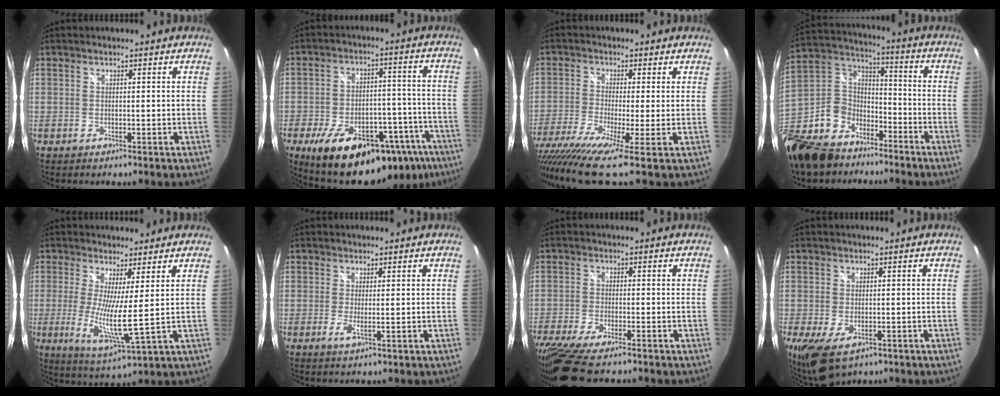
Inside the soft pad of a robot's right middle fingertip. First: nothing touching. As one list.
[{"total": 26.5, "force": [-16.9, 12.3, 16.3], "torque": [-0.265, -0.004, -0.219]}, {"total": 10.6, "force": [-7.0, -0.4, 8.0], "torque": [-0.176, -0.050, -0.135]}, {"total": 21.9, "force": [-14.1, 14.0, 9.1], "torque": [-0.258, 0.025, -0.242]}, {"total": 8.8, "force": [0.7, 0.1, 8.8], "torque": [-0.172, -0.029, 0.009]}, {"total": 2.0, "force": [-0.2, -0.1, 2.0], "torque": [-0.039, -0.007, -0.005]}, {"total": 13.4, "force": [-10.6, 3.0, 7.7], "torque": [-0.178, -0.055, -0.186]}, {"total": 8.1, "force": [-3.7, 4.6, 5.7], "torque": [-0.119, -0.034, -0.061]}]